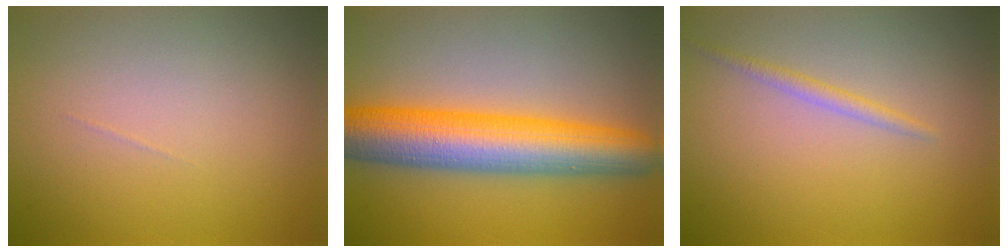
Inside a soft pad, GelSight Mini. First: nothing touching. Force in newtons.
{"total": 9.4, "press": 9.4, "slide": 0.1}
{"total": 1.2, "press": 1.2, "slide": 0.0}